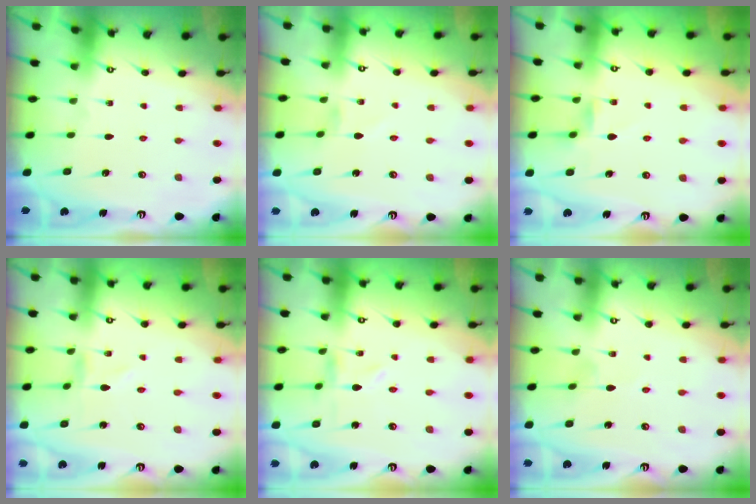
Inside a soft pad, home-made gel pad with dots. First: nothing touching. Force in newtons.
{"total": 0.9, "press": 0.8, "slide": 0.2}
{"total": 3.0, "press": 3.0, "slide": 0.4}
{"total": 0.8, "press": 0.8, "slide": 0.1}
{"total": 0.0}
{"total": 0.8, "press": 0.8, "slide": 0.2}